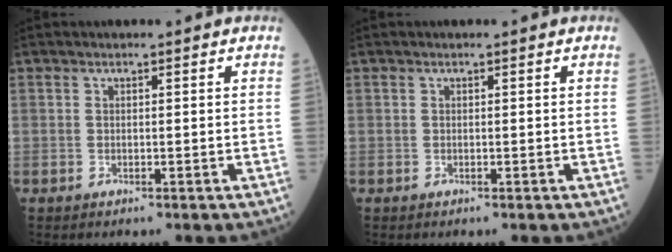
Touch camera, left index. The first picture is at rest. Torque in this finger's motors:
{"motor_torque": [0.07, -0.03, 0.00, 0.00]}